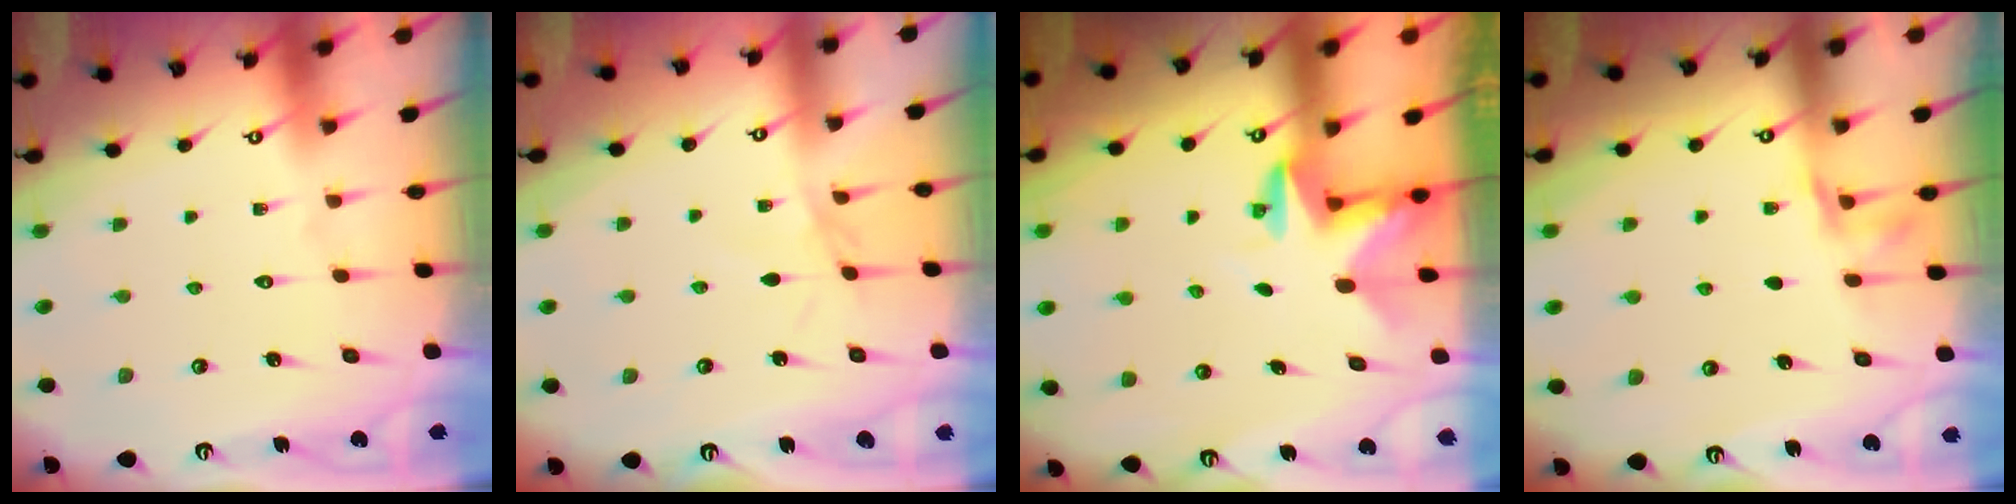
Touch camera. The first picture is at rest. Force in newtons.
{"total": 1.8, "press": 1.7, "slide": 0.4}
{"total": 2.8, "press": 2.8, "slide": 0.2}
{"total": 2.9, "press": 2.8, "slide": 1.0}